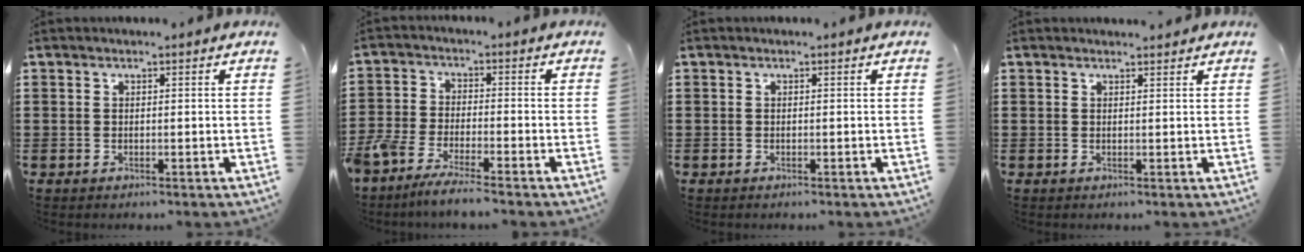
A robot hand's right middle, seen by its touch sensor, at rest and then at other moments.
{"total": 5.0, "force": [-4.8, 0.2, 1.4], "torque": [-0.047, -0.009, -0.100]}
{"total": 0.0}
{"total": 0.9, "force": [0.9, 0.0, 0.0], "torque": [-0.002, -0.002, 0.017]}